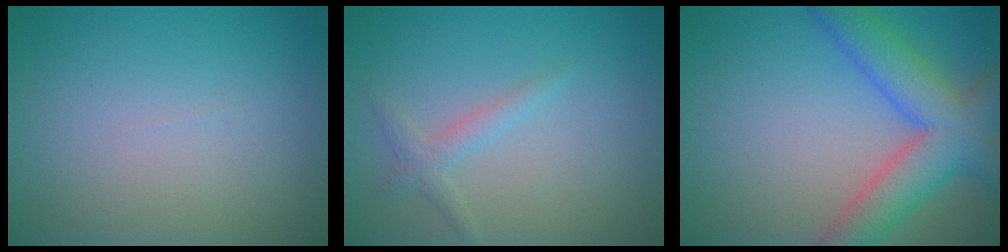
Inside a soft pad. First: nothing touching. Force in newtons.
{"total": 1.7, "press": 1.7, "slide": 0.0}
{"total": 7.7, "press": 7.7, "slide": 0.3}